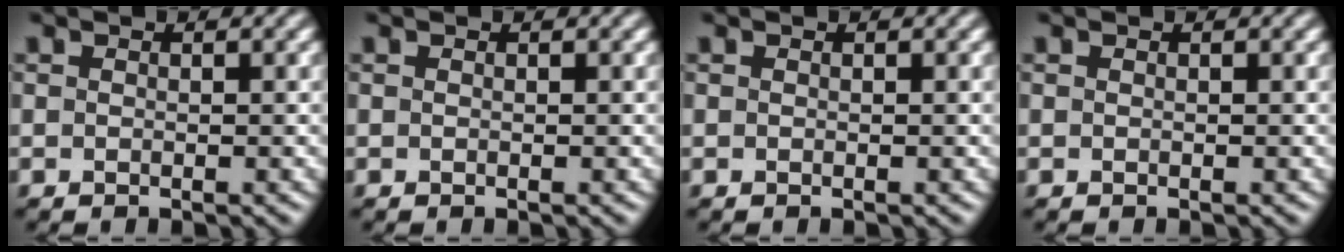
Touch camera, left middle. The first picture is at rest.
{"total": 0.0}
{"total": 0.0}
{"total": 0.0}